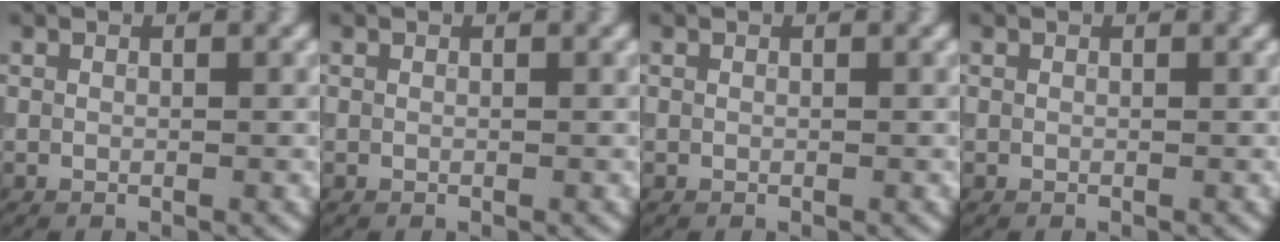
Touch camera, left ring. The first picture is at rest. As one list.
[{"total": 0.0}, {"total": 0.0}, {"total": 0.0}]